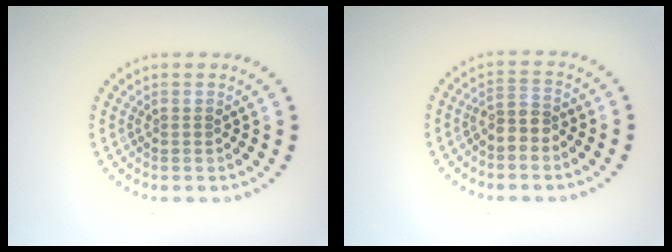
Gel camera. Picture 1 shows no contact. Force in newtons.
{"total": 2.2, "press": 1.9, "slide": 1.1}